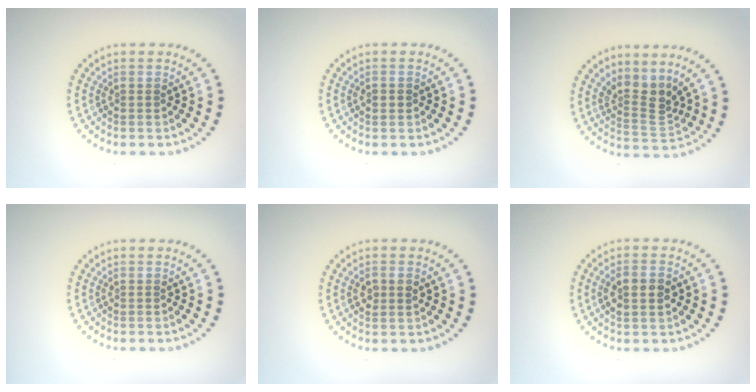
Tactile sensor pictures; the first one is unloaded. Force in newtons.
{"total": 1.3, "press": 1.2, "slide": 0.1}
{"total": 3.2, "press": 2.2, "slide": 2.4}
{"total": 0.0}
{"total": 1.6, "press": 1.5, "slide": 0.3}
{"total": 2.6, "press": 2.6, "slide": 0.1}